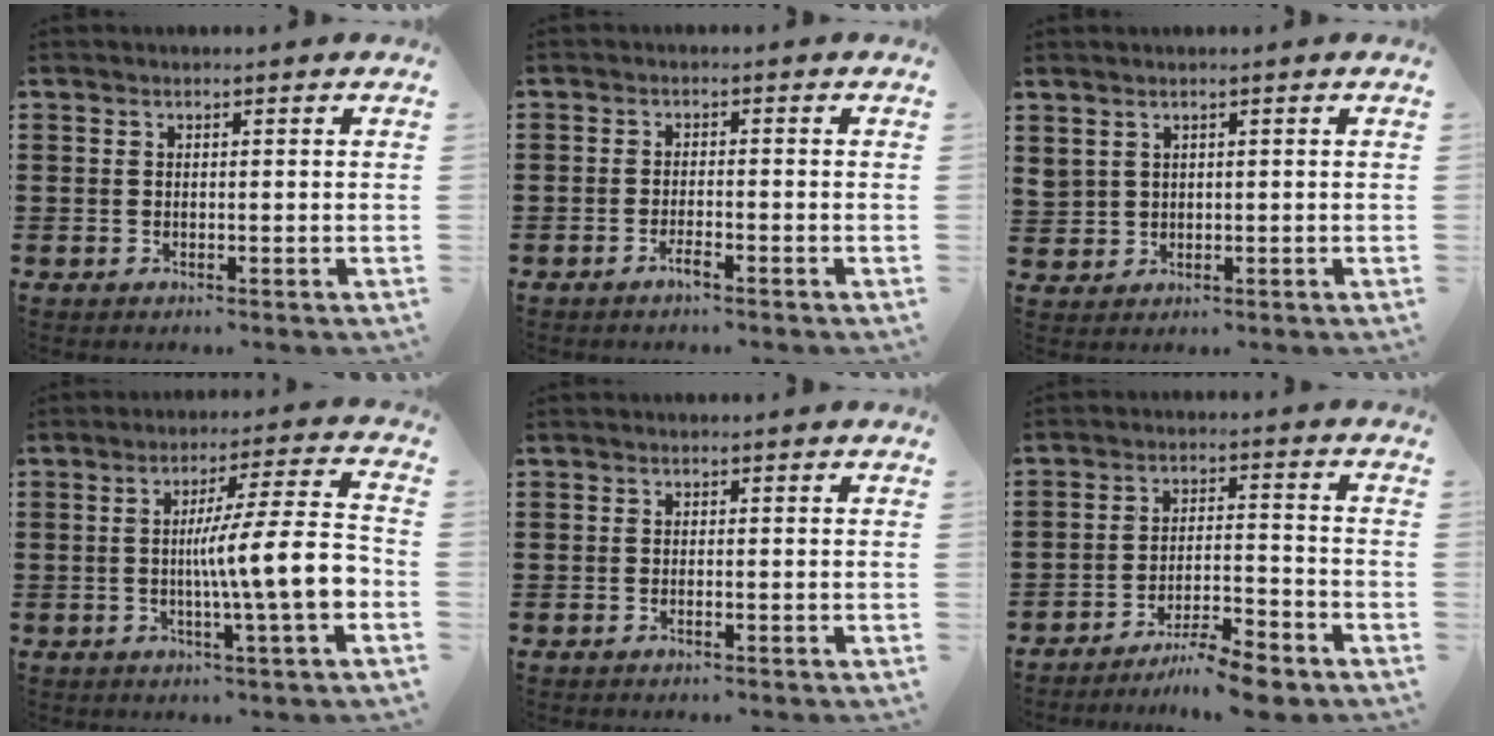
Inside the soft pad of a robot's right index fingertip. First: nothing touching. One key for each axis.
{"total": 2.1, "fx": -1.6, "fy": 0.2, "fz": 1.4, "tx": -0.033, "ty": -0.005, "tz": -0.030}
{"total": 1.6, "fx": 1.1, "fy": 1.1, "fz": 0.2, "tx": -0.010, "ty": 0.005, "tz": 0.021}
{"total": 11.2, "fx": -1.7, "fy": 0.9, "fz": 11.0, "tx": -0.165, "ty": -0.012, "tz": -0.035}
{"total": 0.6, "fx": -0.4, "fy": 0.0, "fz": 0.5, "tx": -0.010, "ty": -0.003, "tz": -0.007}
{"total": 6.7, "fx": -6.1, "fy": 0.3, "fz": 2.8, "tx": -0.051, "ty": 0.002, "tz": -0.118}